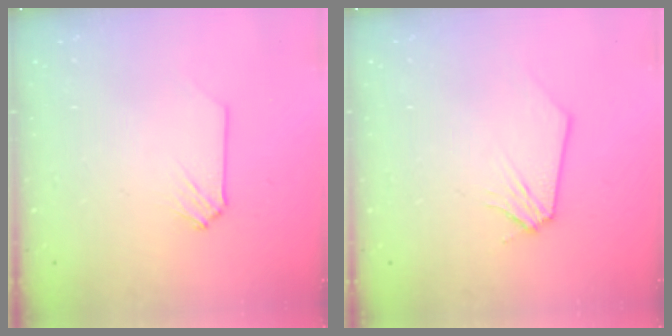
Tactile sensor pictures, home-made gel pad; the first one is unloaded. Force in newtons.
{"total": 0.0}